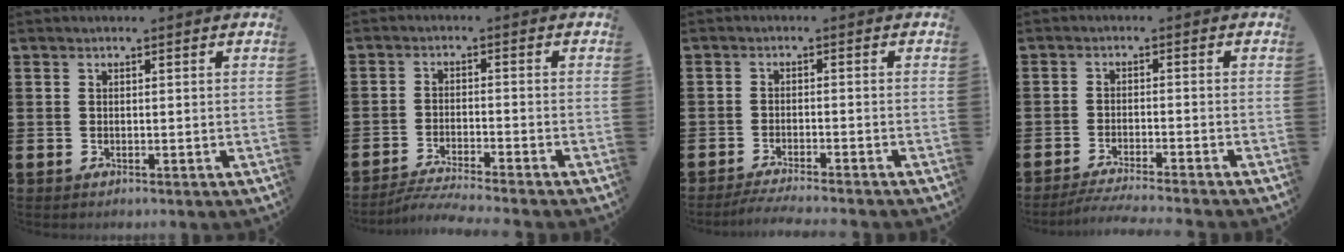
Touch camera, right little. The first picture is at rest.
{"total": 3.2, "force": [-3.0, -0.3, 1.1], "torque": [-0.015, -0.002, -0.059]}
{"total": 2.2, "force": [-2.1, -0.2, 0.8], "torque": [-0.011, 0.004, -0.041]}
{"total": 2.8, "force": [-2.5, -0.3, 1.2], "torque": [-0.017, -0.002, -0.048]}